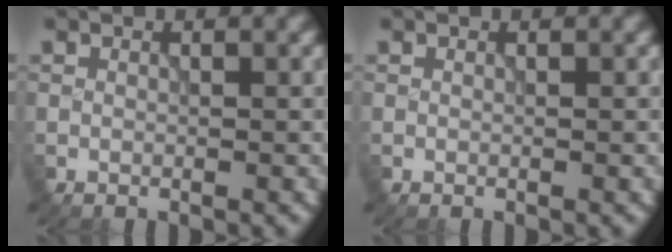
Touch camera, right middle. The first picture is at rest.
{"total": 0.0}